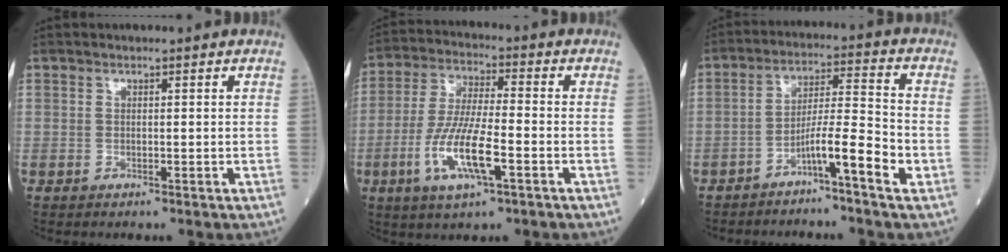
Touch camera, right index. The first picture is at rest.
{"total": 10.9, "force": [-3.8, 1.8, 10.1], "torque": [-0.205, -0.011, -0.071]}
{"total": 7.0, "force": [-4.0, -0.6, 5.8], "torque": [-0.094, 0.014, -0.070]}